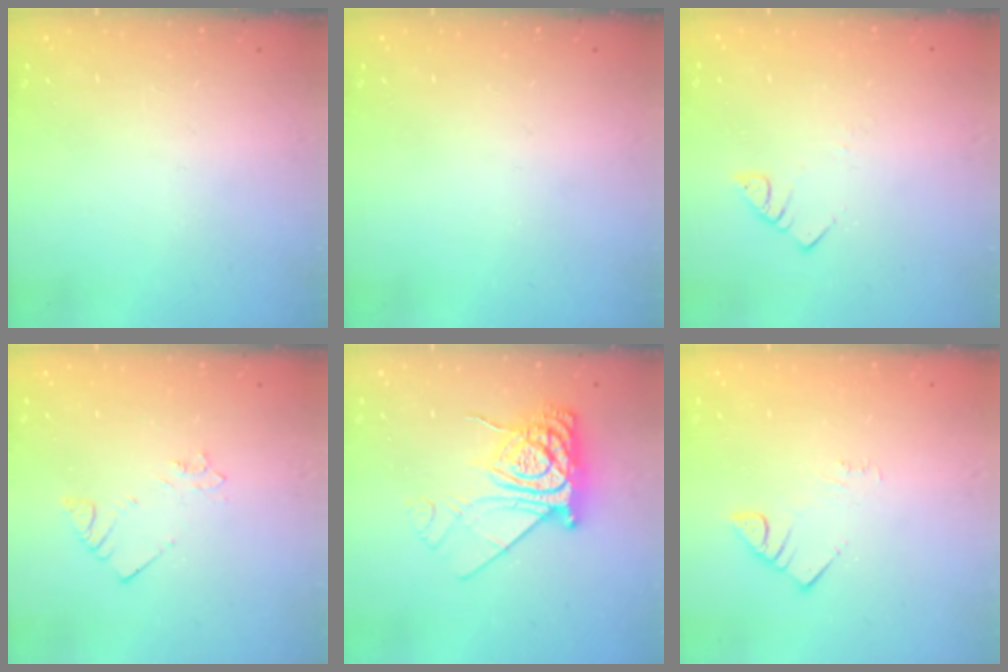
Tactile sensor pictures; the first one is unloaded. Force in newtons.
{"total": 0.0}
{"total": 2.8, "press": 2.8, "slide": 0.2}
{"total": 2.7, "press": 2.7, "slide": 0.3}
{"total": 12.3, "press": 12.3, "slide": 1.0}
{"total": 2.8, "press": 2.8, "slide": 0.2}